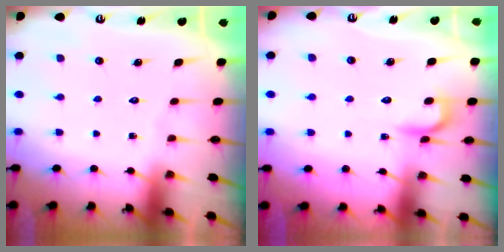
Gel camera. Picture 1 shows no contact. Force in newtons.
{"total": 4.1, "press": 4.1, "slide": 0.5}